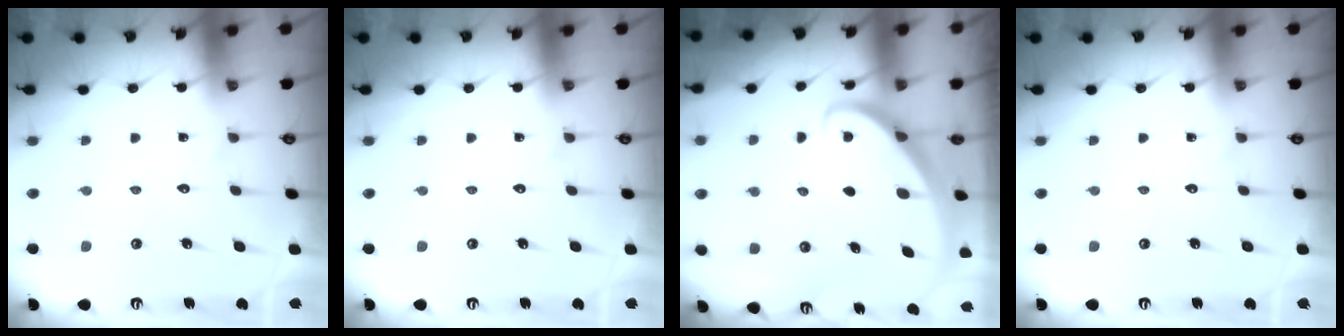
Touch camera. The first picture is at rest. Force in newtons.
{"total": 0.0}
{"total": 2.6, "press": 2.6, "slide": 0.3}
{"total": 0.0}